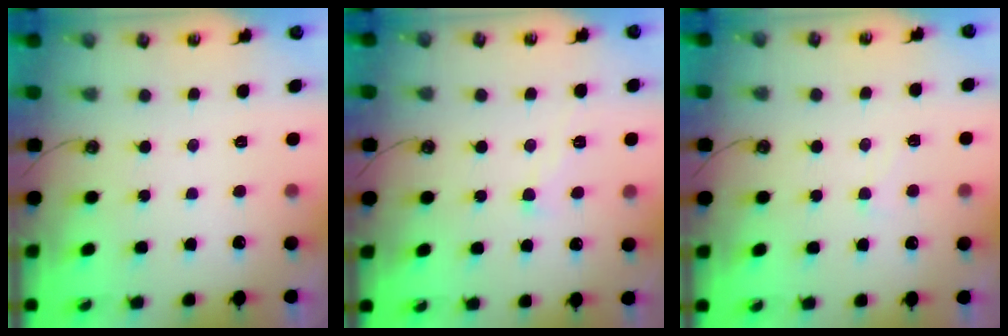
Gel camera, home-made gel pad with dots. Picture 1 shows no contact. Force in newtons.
{"total": 1.1, "press": 1.1, "slide": 0.3}
{"total": 0.7, "press": 0.5, "slide": 0.5}